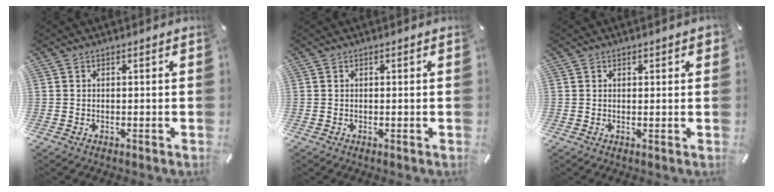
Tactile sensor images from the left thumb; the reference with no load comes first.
{"total": 0.0}
{"total": 0.9, "force": [0.6, 0.4, 0.5], "torque": [-0.001, -0.003, 0.010]}